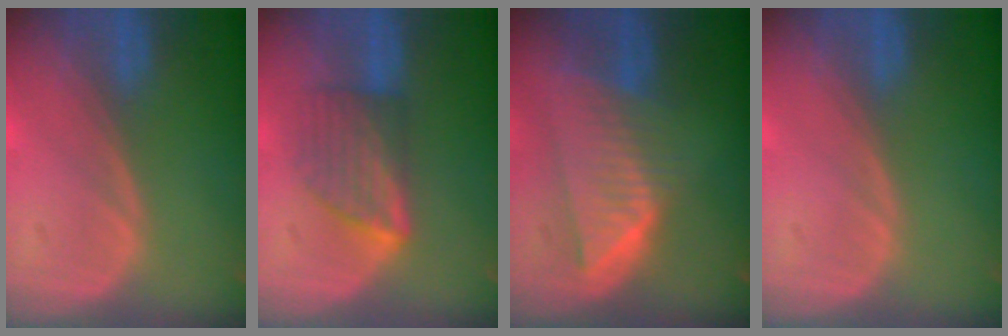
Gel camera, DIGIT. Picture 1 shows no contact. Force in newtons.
{"total": 5.8, "press": 5.6, "slide": 1.5}
{"total": 7.5, "press": 6.9, "slide": 2.7}
{"total": 0.0}